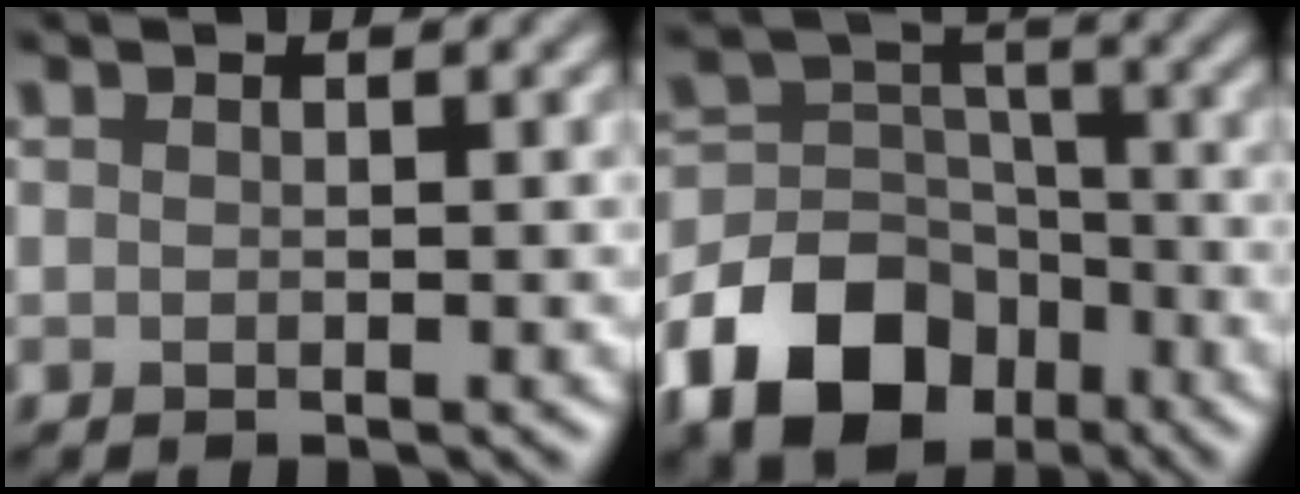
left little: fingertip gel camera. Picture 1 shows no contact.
{"total": 11.0, "force": [-6.1, 7.7, 5.0], "torque": [-0.094, 0.005, -0.123]}